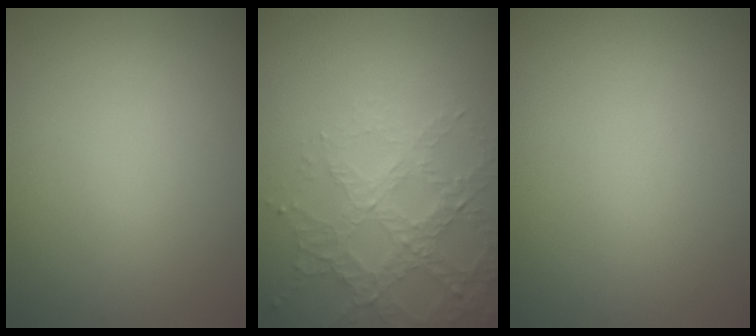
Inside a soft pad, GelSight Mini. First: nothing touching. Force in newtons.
{"total": 3.8, "press": 3.6, "slide": 1.4}
{"total": 0.0}